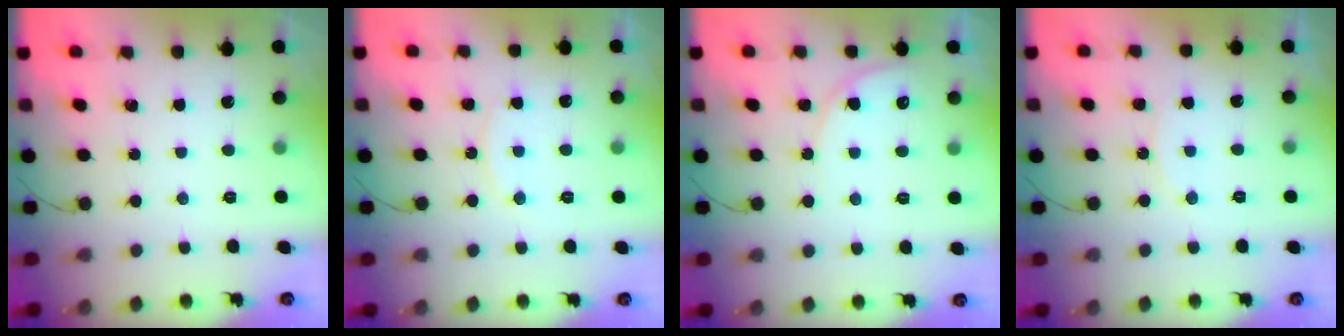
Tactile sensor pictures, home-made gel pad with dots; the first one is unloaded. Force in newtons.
{"total": 6.4, "press": 6.4, "slide": 0.6}
{"total": 5.6, "press": 5.6, "slide": 0.3}
{"total": 5.1, "press": 5.0, "slide": 0.4}